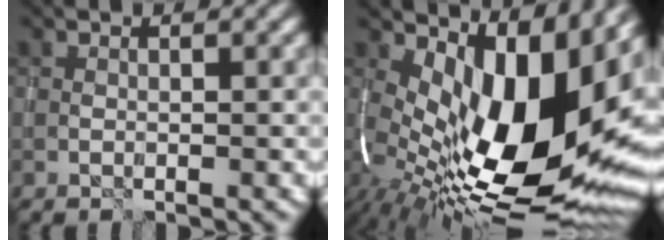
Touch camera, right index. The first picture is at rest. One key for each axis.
{"total": 18.3, "fx": 1.6, "fy": 9.3, "fz": 15.6, "tx": -0.248, "ty": -0.003, "tz": 0.027}